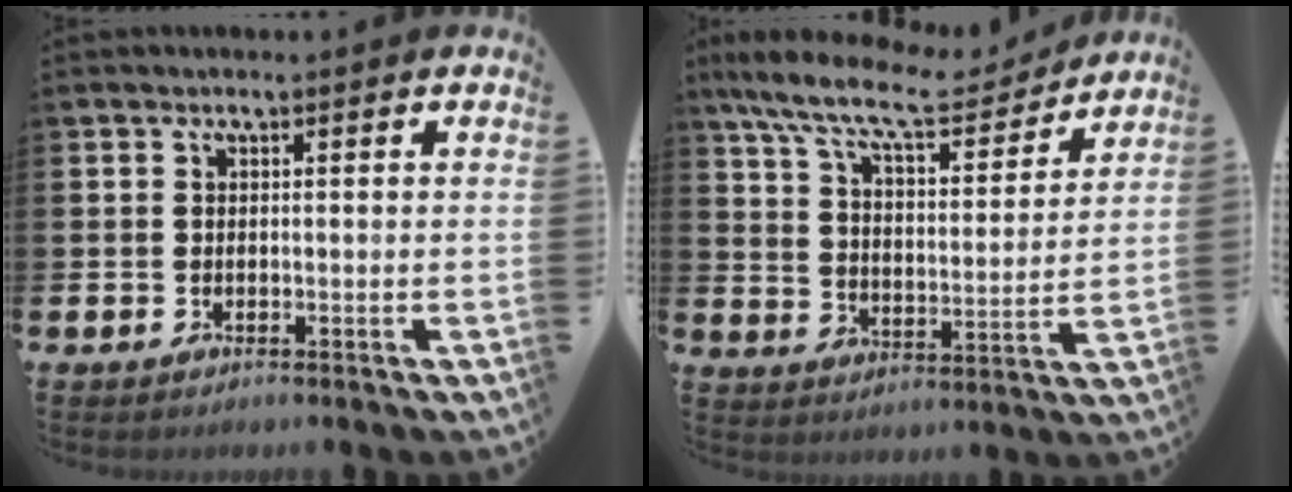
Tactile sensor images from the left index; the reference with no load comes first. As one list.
[{"total": 10.9, "force": [9.4, 2.3, 5.0], "torque": [-0.130, -0.056, 0.158]}]